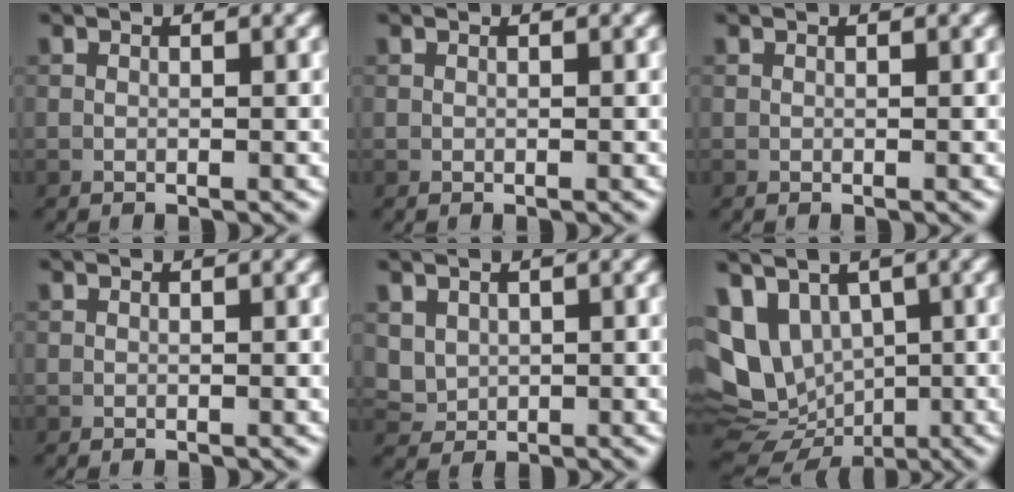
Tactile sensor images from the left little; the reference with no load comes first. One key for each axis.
{"total": 0.0}
{"total": 0.0}
{"total": 0.0}
{"total": 2.0, "fx": 0.8, "fy": 1.7, "fz": 0.7, "tx": -0.019, "ty": -0.007, "tz": 0.022}
{"total": 9.4, "fx": 1.0, "fy": 7.2, "fz": 5.9, "tx": -0.119, "ty": -0.017, "tz": 0.038}